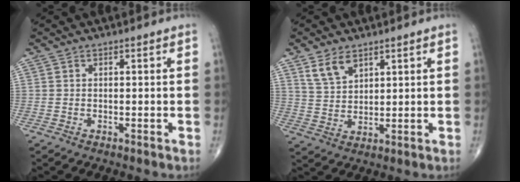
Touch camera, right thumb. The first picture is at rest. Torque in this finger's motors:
{"motor_torque": [-0.89, 0.93, 0.44, 0.37, 0.04]}